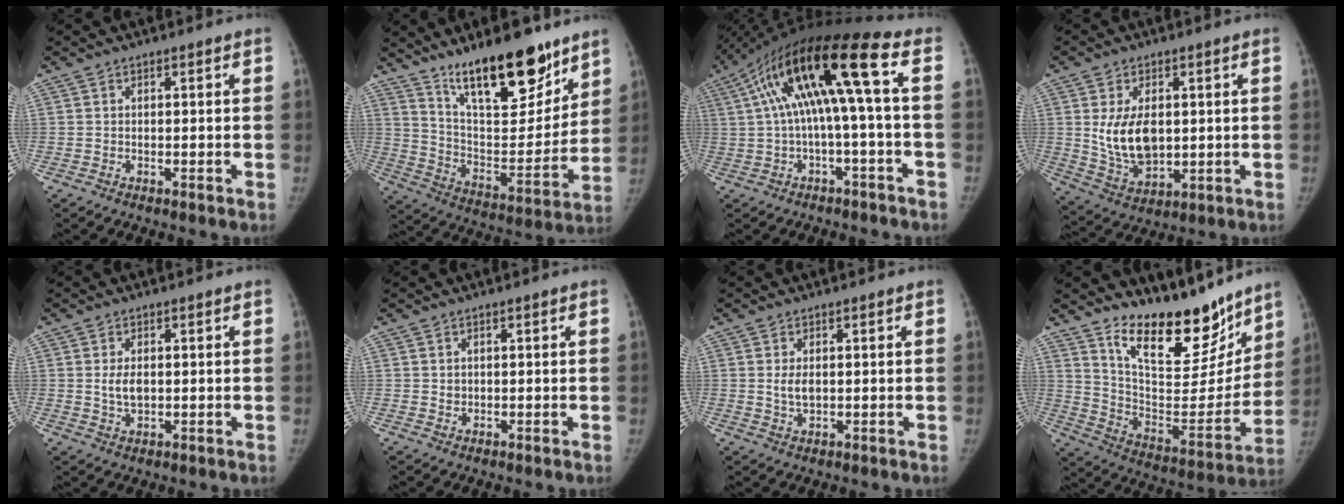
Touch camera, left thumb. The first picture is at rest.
{"total": 21.6, "force": [15.4, 7.2, 13.4], "torque": [-0.159, -0.093, 0.260]}
{"total": 16.3, "force": [1.7, 2.4, 16.0], "torque": [-0.305, 0.063, 0.031]}
{"total": 10.7, "force": [1.3, 6.6, 8.3], "torque": [-0.131, -0.017, 0.042]}
{"total": 3.6, "force": [0.4, 2.2, 2.8], "torque": [-0.050, -0.006, 0.011]}
{"total": 1.0, "force": [0.3, 0.9, 0.4], "torque": [0.001, -0.001, 0.007]}
{"total": 2.9, "force": [0.4, 1.7, 2.3], "torque": [-0.042, -0.008, 0.012]}
{"total": 21.3, "force": [16.5, 7.8, 11.0], "torque": [-0.103, -0.113, 0.276]}